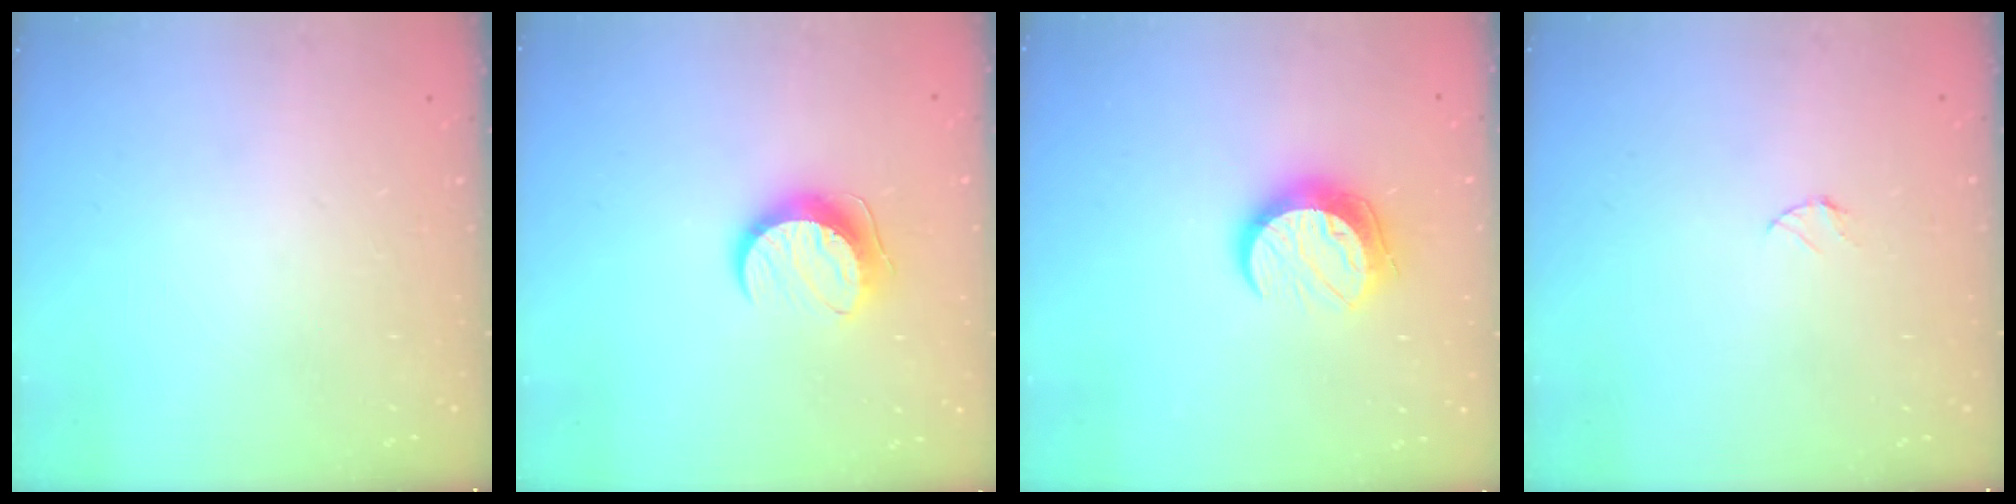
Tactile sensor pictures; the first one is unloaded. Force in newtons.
{"total": 9.4, "press": 9.4, "slide": 0.7}
{"total": 12.0, "press": 12.0, "slide": 0.8}
{"total": 3.4, "press": 3.4, "slide": 0.4}